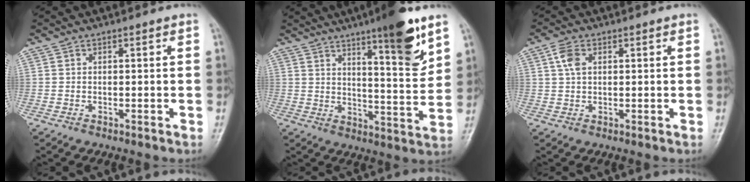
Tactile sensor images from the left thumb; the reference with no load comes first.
{"total": 13.5, "force": [8.3, 2.3, 10.4], "torque": [-0.131, -0.055, 0.123]}
{"total": 3.3, "force": [1.1, 2.0, 2.4], "torque": [-0.049, 0.007, 0.022]}